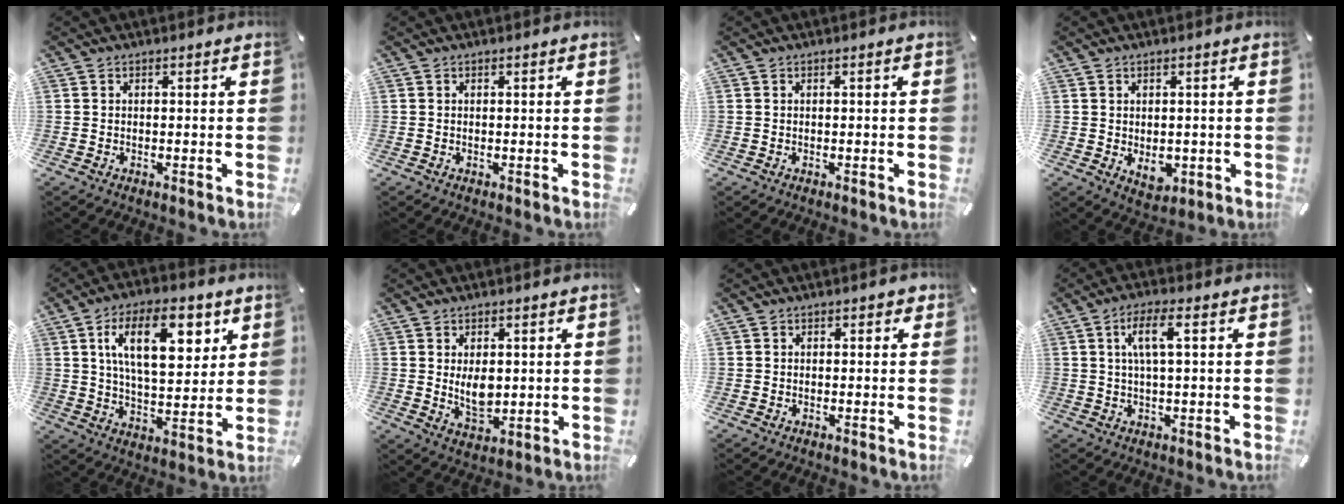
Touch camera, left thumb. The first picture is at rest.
{"total": 0.0}
{"total": 0.7, "force": [0.0, 0.1, 0.6], "torque": [-0.011, 0.001, 0.000]}
{"total": 4.2, "force": [-0.4, 3.3, 2.5], "torque": [-0.025, -0.001, -0.005]}
{"total": 17.5, "force": [7.2, 8.7, 13.4], "torque": [-0.214, -0.006, 0.116]}
{"total": 7.4, "force": [1.3, 5.2, 5.1], "torque": [-0.080, -0.012, 0.023]}
{"total": 1.8, "force": [0.7, 1.6, 0.2], "torque": [0.003, 0.000, 0.011]}
{"total": 6.6, "force": [1.7, 1.5, 6.2], "torque": [-0.123, 0.005, 0.027]}